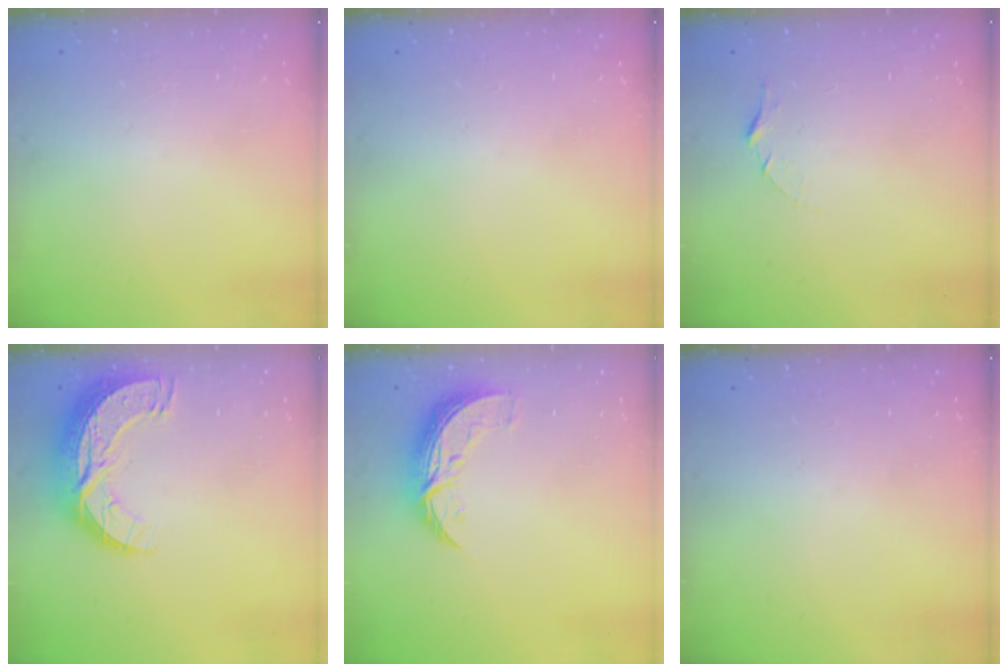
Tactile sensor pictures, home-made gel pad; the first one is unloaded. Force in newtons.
{"total": 0.0}
{"total": 5.4, "press": 5.4, "slide": 0.5}
{"total": 12.7, "press": 12.6, "slide": 0.9}
{"total": 9.3, "press": 9.3, "slide": 0.5}
{"total": 0.0}